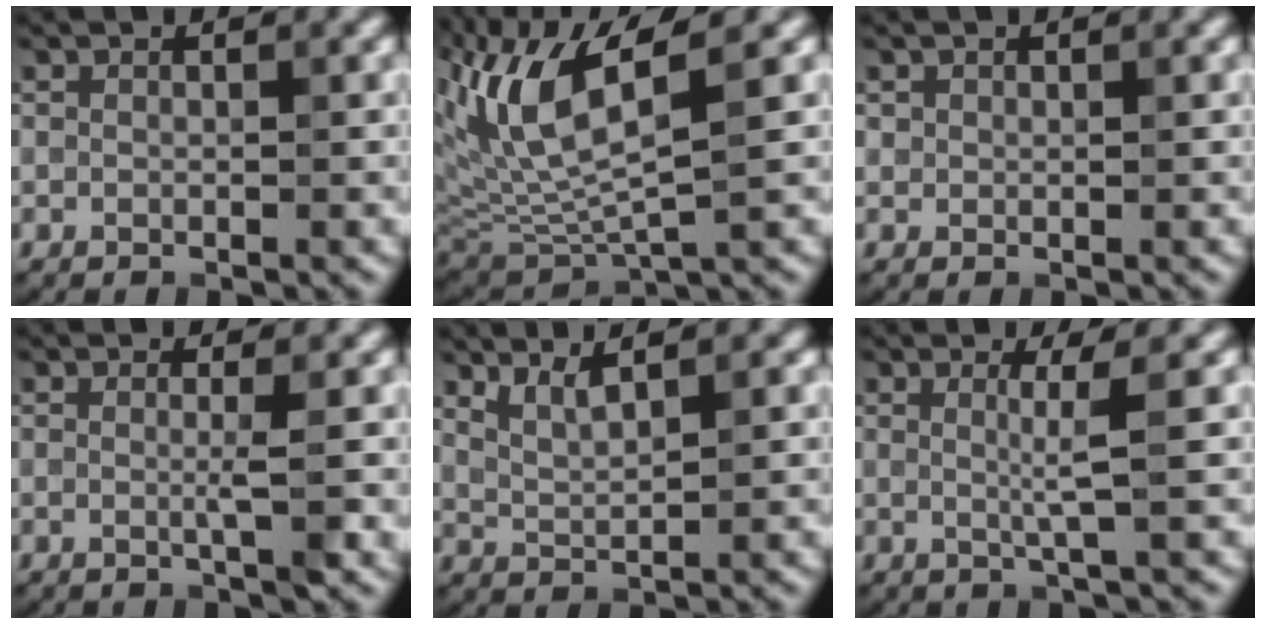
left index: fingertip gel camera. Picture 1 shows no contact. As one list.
[{"total": 8.7, "force": [3.1, 3.1, 7.5], "torque": [-0.163, 0.001, 0.059]}, {"total": 0.7, "force": [0.4, 0.5, 0.1], "torque": [0.003, -0.002, 0.008]}, {"total": 2.0, "force": [0.0, 0.2, 2.0], "torque": [-0.036, -0.004, -0.007]}, {"total": 2.4, "force": [1.8, 0.6, 1.5], "torque": [-0.025, -0.003, 0.037]}, {"total": 2.7, "force": [0.4, 0.4, 2.7], "torque": [-0.049, -0.001, 0.001]}]